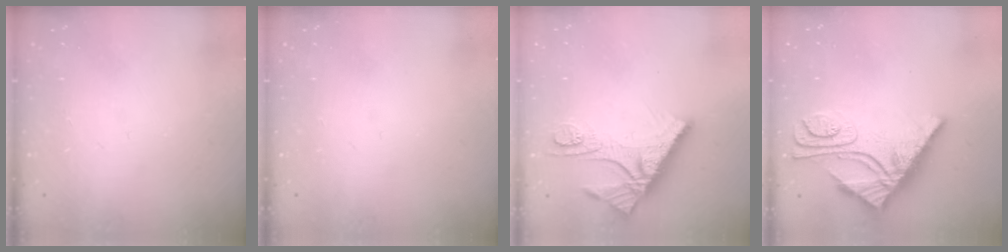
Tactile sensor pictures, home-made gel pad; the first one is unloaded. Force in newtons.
{"total": 0.0}
{"total": 11.8, "press": 11.7, "slide": 1.3}
{"total": 13.2, "press": 13.1, "slide": 1.5}